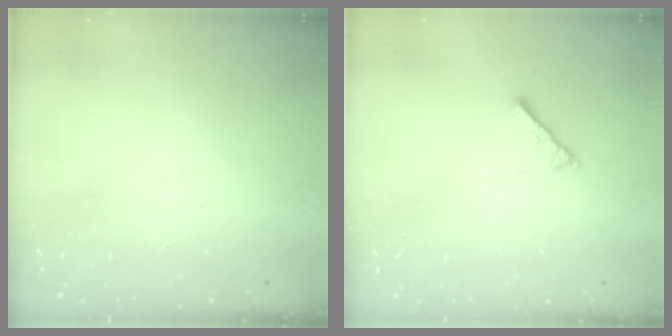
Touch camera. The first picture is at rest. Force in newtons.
{"total": 2.8, "press": 2.8, "slide": 0.6}